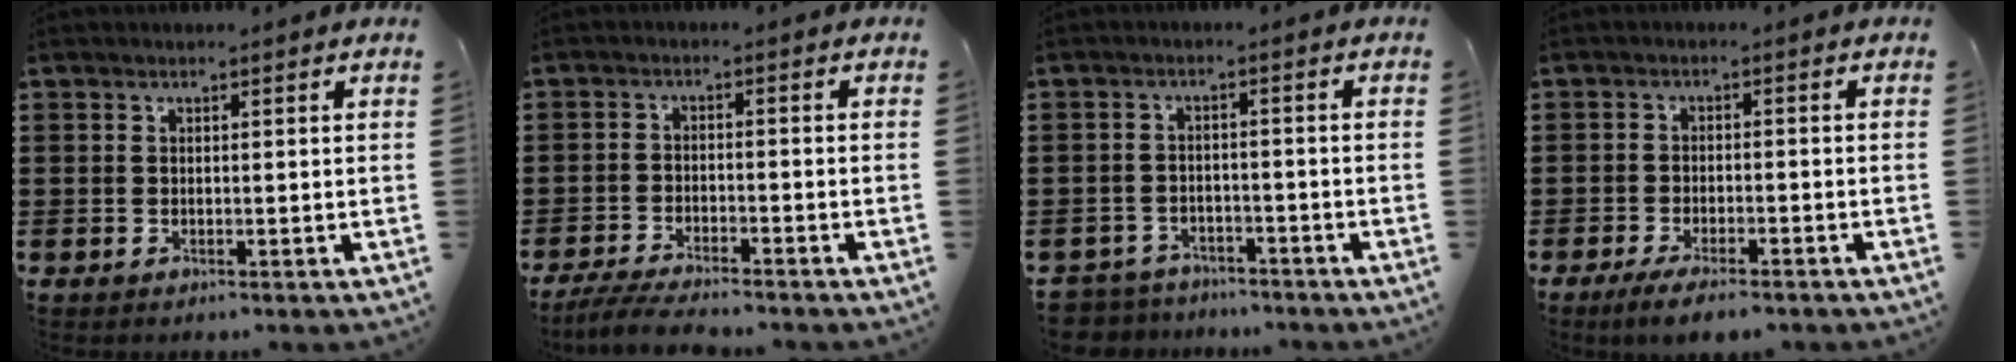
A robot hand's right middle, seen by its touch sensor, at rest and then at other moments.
{"total": 4.1, "force": [-3.8, 0.2, 1.4], "torque": [-0.037, -0.008, -0.079]}
{"total": 3.6, "force": [-3.5, 0.6, -0.3], "torque": [-0.011, -0.003, -0.080]}
{"total": 3.1, "force": [-2.7, 0.4, 1.5], "torque": [-0.033, -0.001, -0.055]}